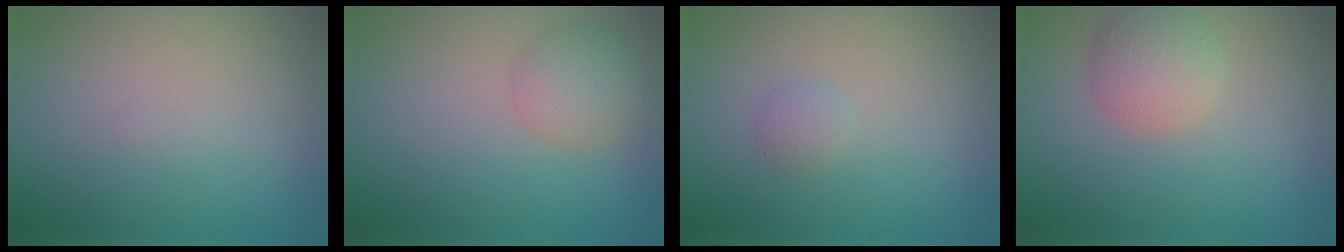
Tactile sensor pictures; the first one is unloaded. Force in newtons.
{"total": 2.9, "press": 2.8, "slide": 0.3}
{"total": 1.0, "press": 1.0, "slide": 0.1}
{"total": 3.4, "press": 3.4, "slide": 0.1}